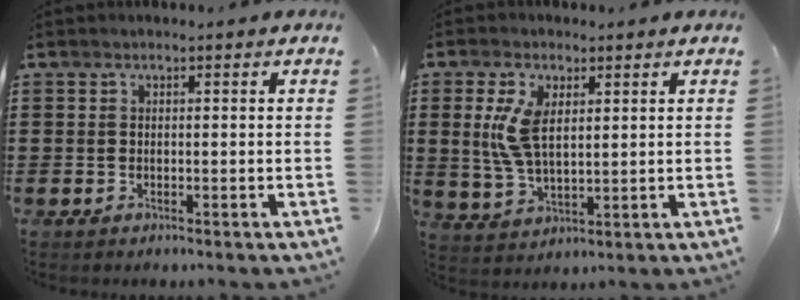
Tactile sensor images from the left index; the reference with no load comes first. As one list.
[{"total": 7.3, "force": [2.1, 3.7, 5.9], "torque": [-0.137, 0.005, 0.034]}]